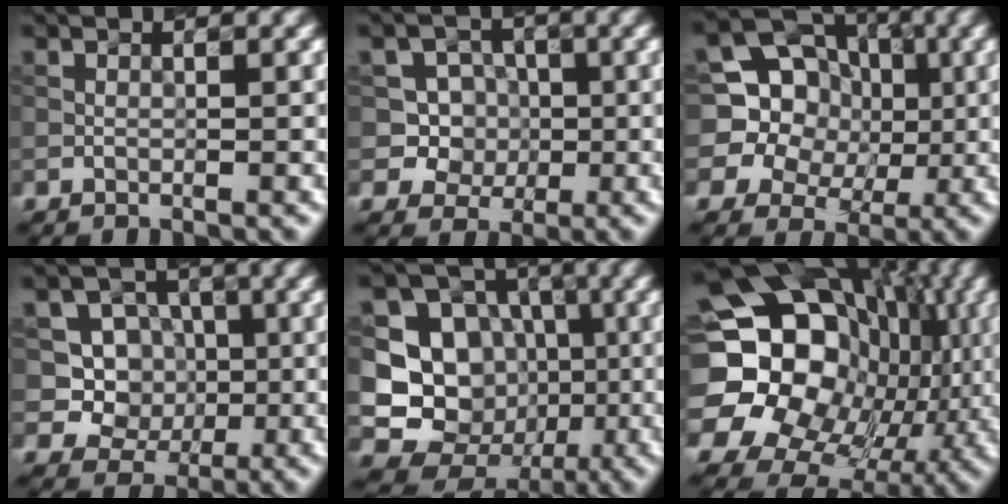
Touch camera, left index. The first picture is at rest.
{"total": 4.5, "force": [-0.2, 4.2, 1.5], "torque": [-0.010, 0.009, -0.015]}
{"total": 12.4, "force": [2.4, 11.1, 4.9], "torque": [-0.121, 0.046, 0.022]}
{"total": 6.3, "force": [0.2, 5.8, 2.2], "torque": [-0.029, 0.008, -0.008]}
{"total": 11.2, "force": [-1.2, 10.3, 4.1], "torque": [-0.091, -0.005, -0.041]}
{"total": 22.2, "force": [2.3, 18.9, 11.4], "torque": [-0.215, 0.025, 0.022]}